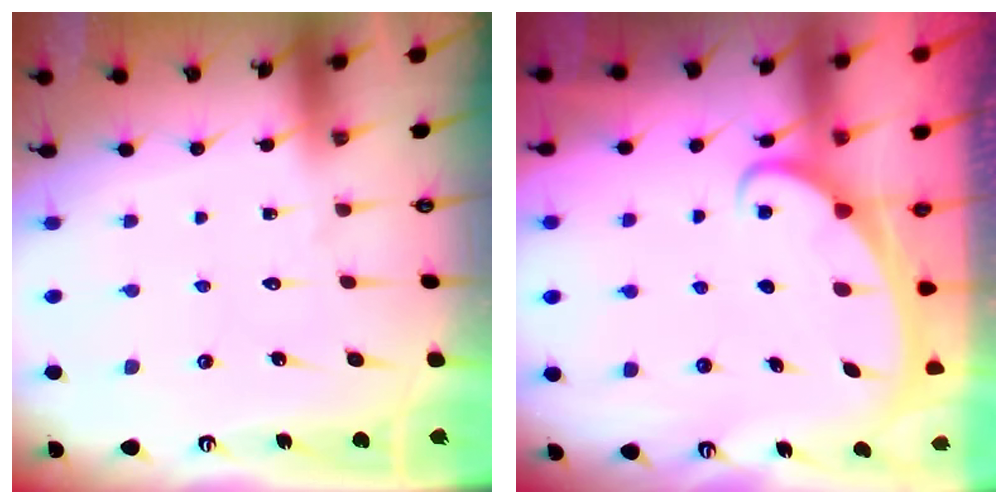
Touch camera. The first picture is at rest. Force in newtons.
{"total": 2.5, "press": 2.4, "slide": 0.4}